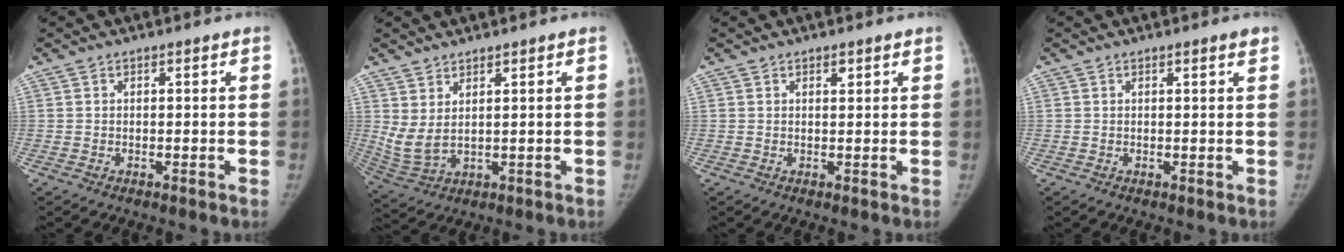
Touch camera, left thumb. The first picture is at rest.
{"total": 5.8, "force": [2.5, 2.5, 4.6], "torque": [-0.103, -0.015, 0.064]}
{"total": 1.2, "force": [0.8, 0.5, 0.7], "torque": [-0.005, -0.004, 0.012]}
{"total": 1.1, "force": [0.7, 0.0, 0.8], "torque": [-0.008, -0.004, 0.009]}